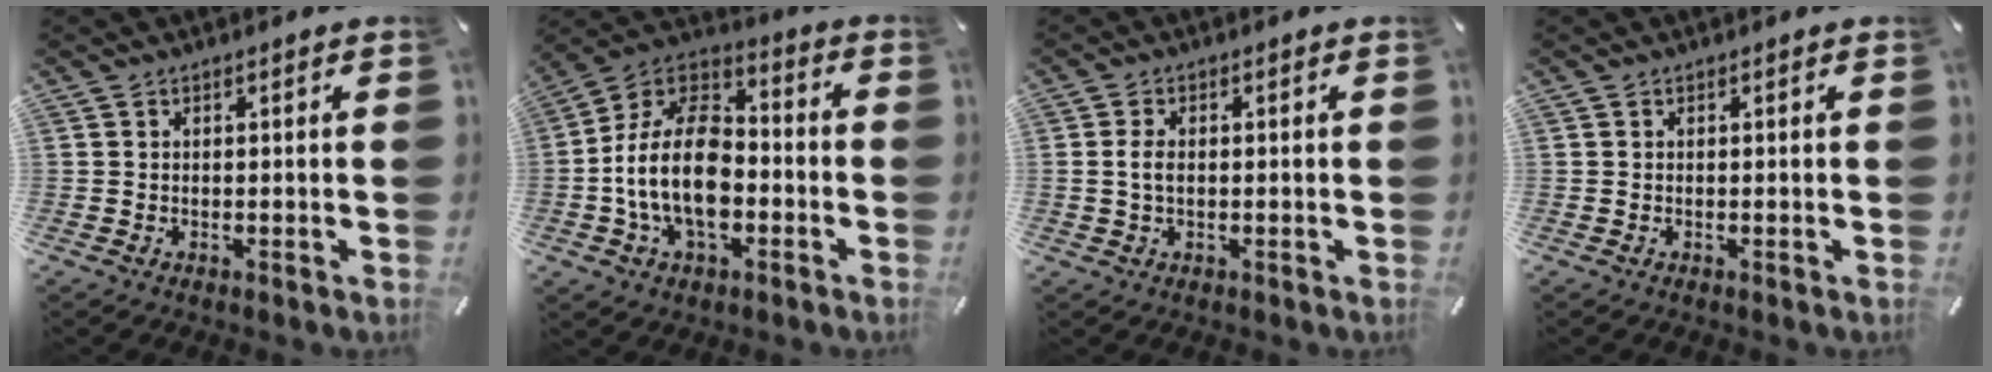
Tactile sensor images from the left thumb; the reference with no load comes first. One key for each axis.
{"total": 17.9, "fx": -4.8, "fy": 11.4, "fz": 12.9, "tx": -0.274, "ty": 0.023, "tz": -0.092}
{"total": 2.7, "fx": 0.1, "fy": 1.7, "fz": 2.2, "tx": -0.050, "ty": 0.003, "tz": -0.001}
{"total": 0.0}